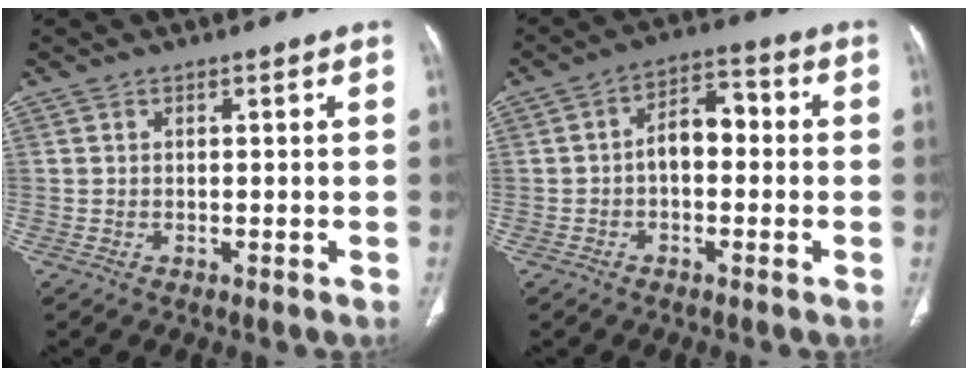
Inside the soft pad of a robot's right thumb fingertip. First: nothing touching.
{"total": 6.9, "force": [-0.6, 4.3, 5.4], "torque": [-0.069, 0.031, -0.020]}